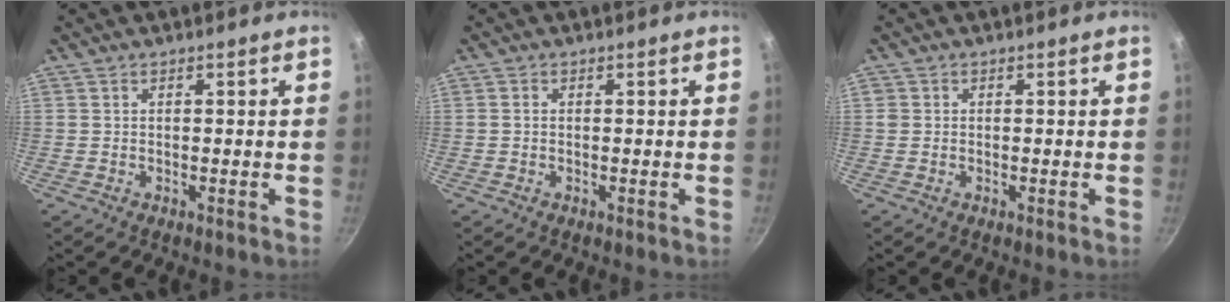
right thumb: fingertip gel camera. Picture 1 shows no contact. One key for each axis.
{"total": 0.5, "fx": -0.1, "fy": 0.5, "fz": 0.3, "tx": -0.004, "ty": 0.004, "tz": -0.002}
{"total": 1.0, "fx": 0.2, "fy": 0.9, "fz": 0.2, "tx": -0.001, "ty": 0.004, "tz": 0.001}